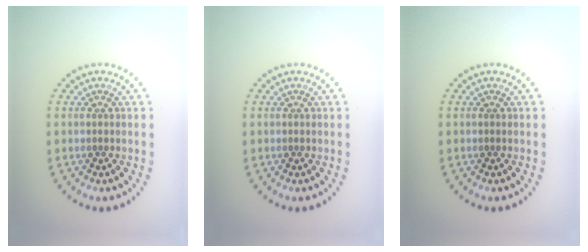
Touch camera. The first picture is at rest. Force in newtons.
{"total": 0.0}
{"total": 0.0}